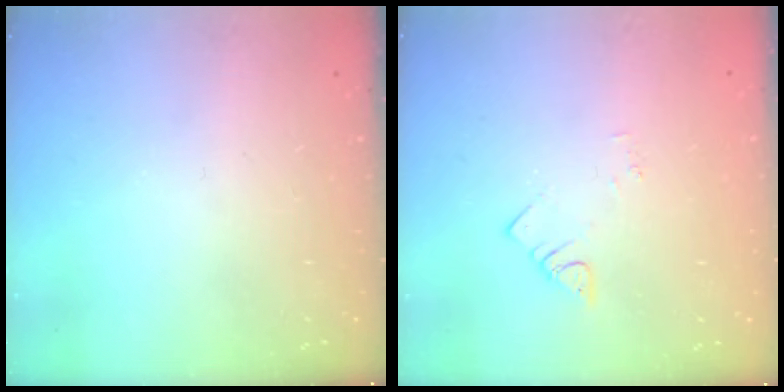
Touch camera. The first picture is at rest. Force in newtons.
{"total": 2.1, "press": 2.0, "slide": 0.4}